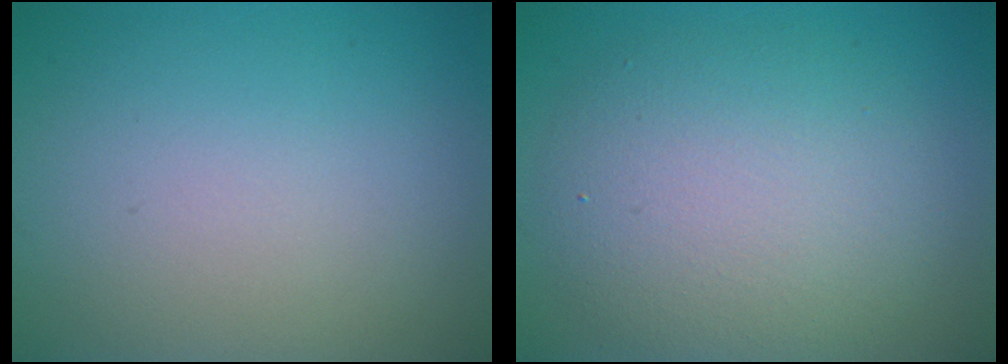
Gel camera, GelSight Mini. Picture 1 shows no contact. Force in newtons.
{"total": 6.8, "press": 6.8, "slide": 0.4}